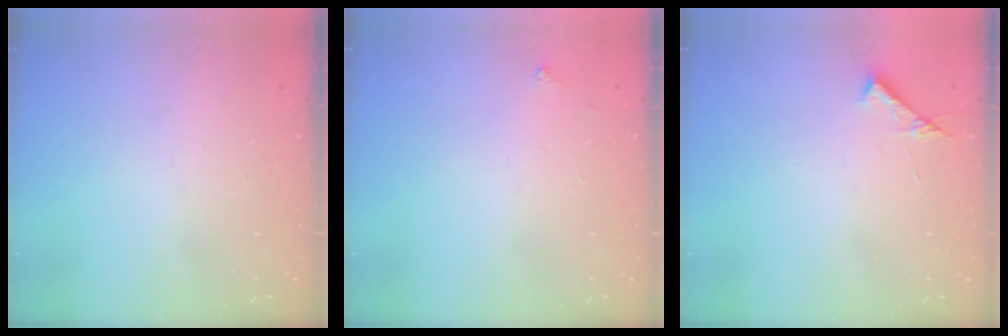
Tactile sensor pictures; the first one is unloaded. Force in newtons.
{"total": 2.5, "press": 2.5, "slide": 0.4}
{"total": 6.9, "press": 6.9, "slide": 0.7}